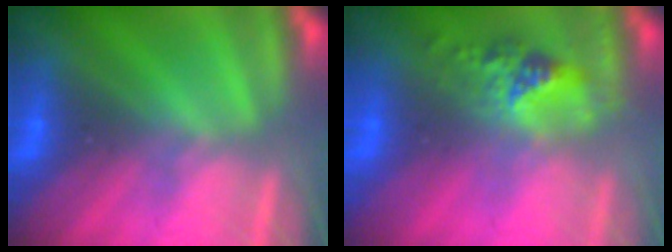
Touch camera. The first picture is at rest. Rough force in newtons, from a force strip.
{"total": 2.5}